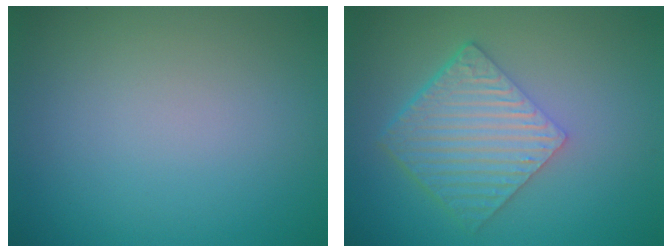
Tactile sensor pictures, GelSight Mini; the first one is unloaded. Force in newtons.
{"total": 6.1, "press": 4.2, "slide": 4.4}